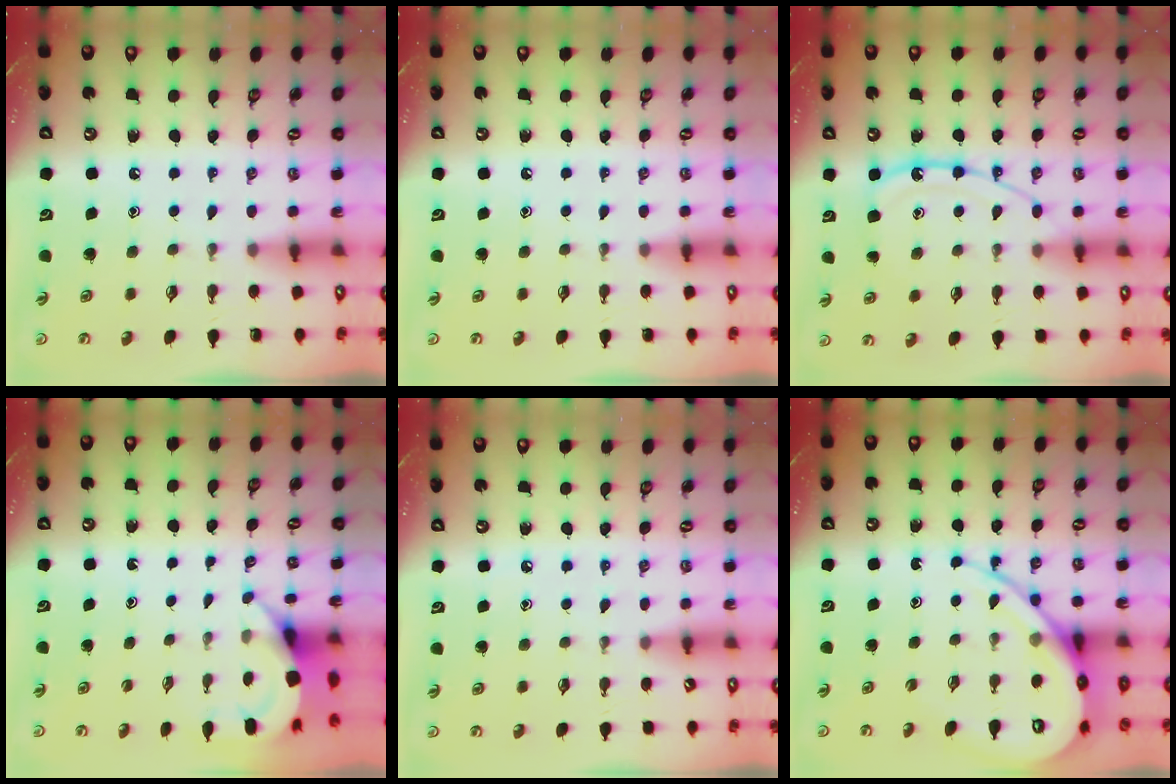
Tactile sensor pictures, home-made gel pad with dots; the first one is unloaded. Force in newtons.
{"total": 0.0}
{"total": 12.8, "press": 12.7, "slide": 0.9}
{"total": 3.8, "press": 3.8, "slide": 0.2}
{"total": 2.8, "press": 2.8, "slide": 0.4}
{"total": 13.2, "press": 13.1, "slide": 1.3}